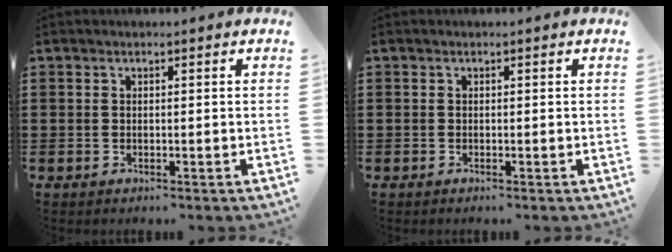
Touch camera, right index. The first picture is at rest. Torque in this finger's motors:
{"motor_torque": [-0.16, 0.00, -0.01, -0.01]}